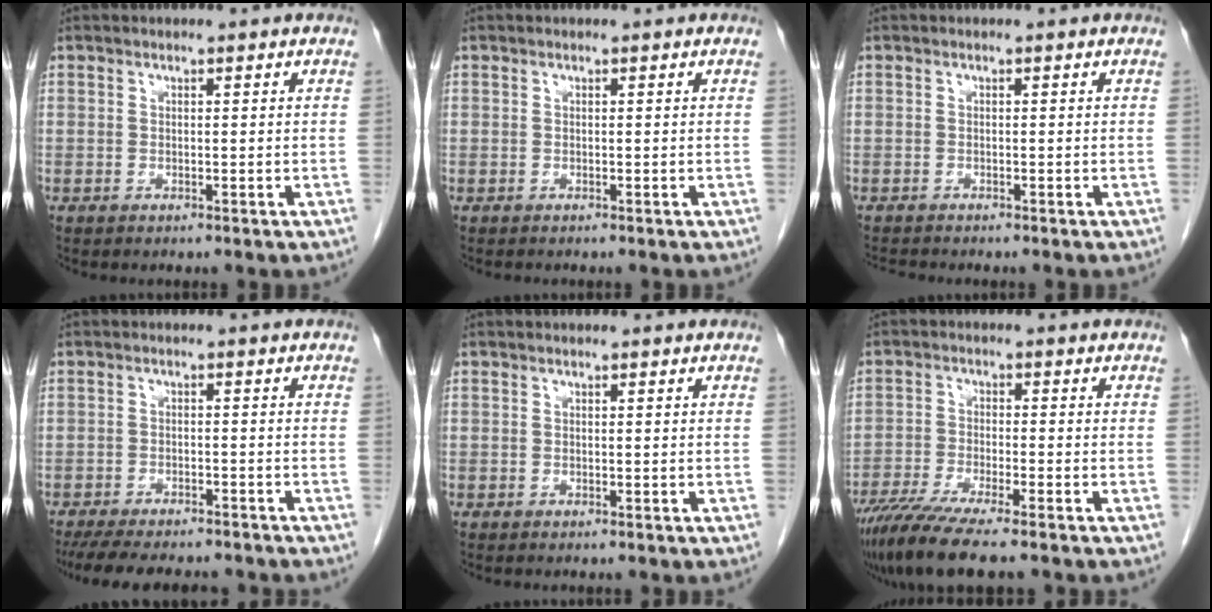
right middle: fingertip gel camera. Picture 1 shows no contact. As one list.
[{"total": 0.0}, {"total": 1.1, "force": [-1.1, -0.2, 0.0], "torque": [-0.004, -0.006, -0.020]}, {"total": 13.3, "force": [-11.7, 3.0, 5.6], "torque": [-0.100, -0.011, -0.158]}, {"total": 0.0}, {"total": 9.7, "force": [-7.7, 0.2, 5.9], "torque": [-0.099, -0.026, -0.129]}]